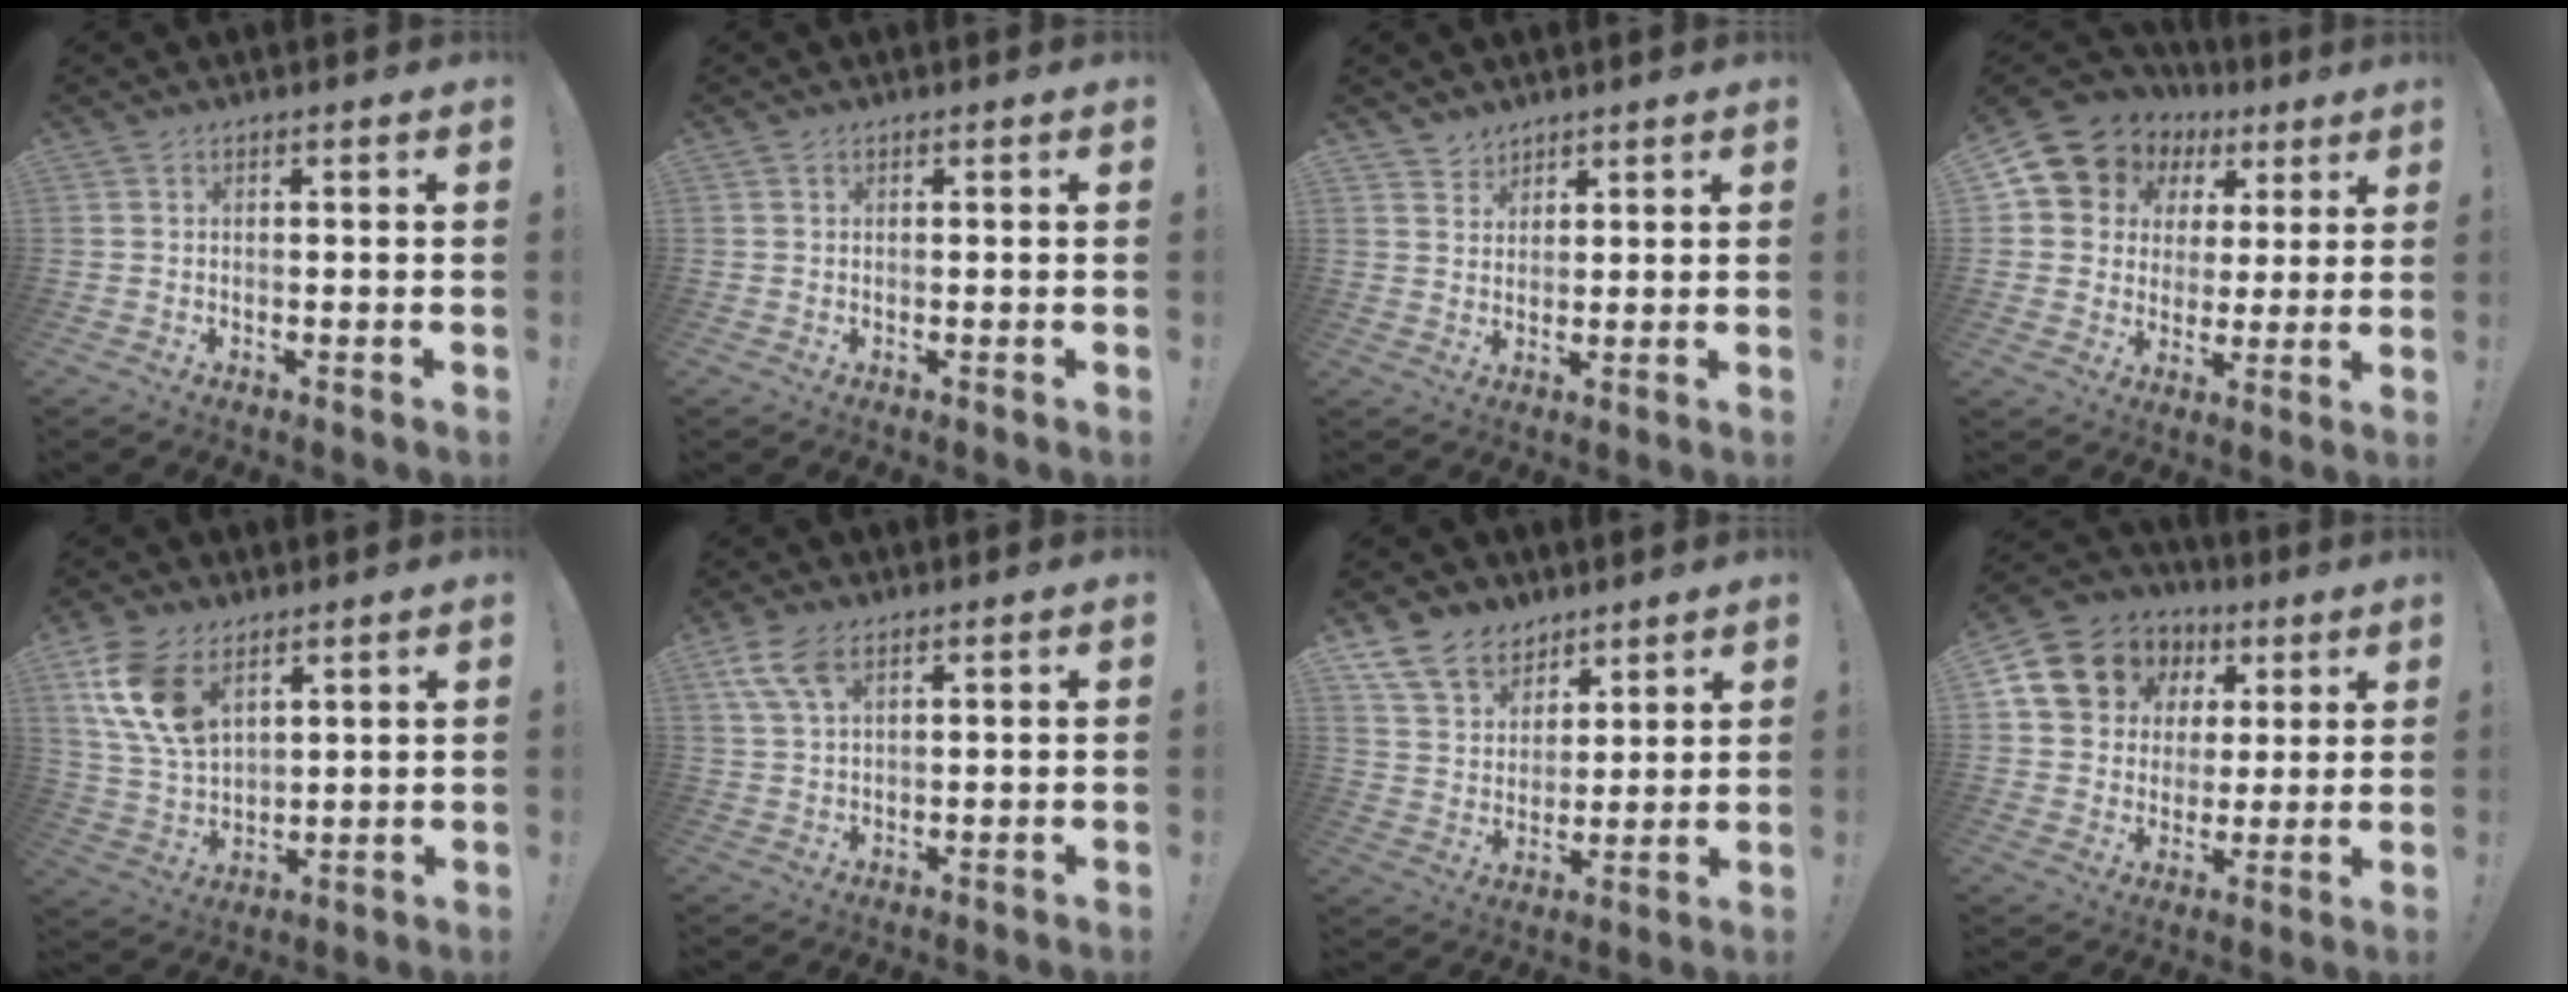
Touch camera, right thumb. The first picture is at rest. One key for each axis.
{"total": 0.0}
{"total": 3.6, "fx": 3.0, "fy": 2.1, "fz": -0.1, "tx": 0.010, "ty": -0.025, "tz": 0.055}
{"total": 10.1, "fx": 5.3, "fy": 8.2, "fz": 2.6, "tx": -0.051, "ty": -0.035, "tz": 0.106}
{"total": 15.0, "fx": 7.7, "fy": 9.0, "fz": 9.2, "tx": -0.189, "ty": -0.033, "tz": 0.147}
{"total": 7.7, "fx": 4.0, "fy": 3.6, "fz": 5.4, "tx": -0.112, "ty": -0.007, "tz": 0.078}
{"total": 13.2, "fx": 9.6, "fy": 8.3, "fz": 3.6, "tx": -0.070, "ty": -0.069, "tz": 0.186}
{"total": 14.7, "fx": 6.2, "fy": 12.1, "fz": 5.5, "tx": -0.087, "ty": -0.028, "tz": 0.138}